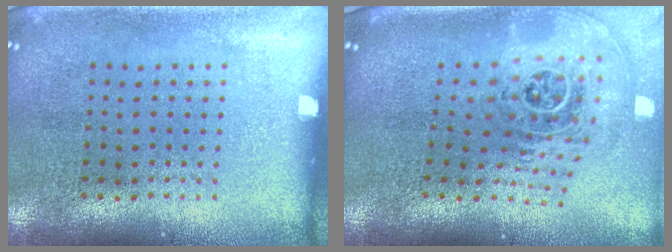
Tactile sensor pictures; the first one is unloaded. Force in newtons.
{"total": 2.4, "press": 1.7, "slide": 1.7}